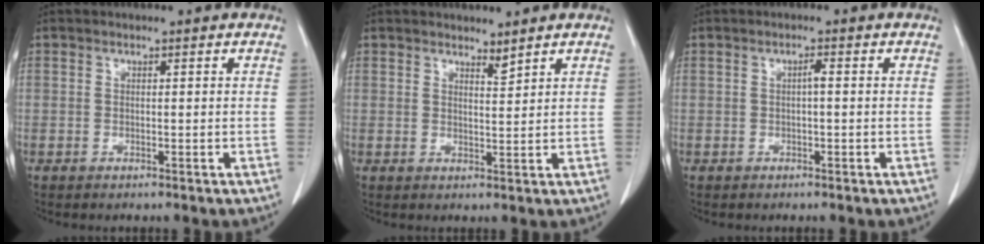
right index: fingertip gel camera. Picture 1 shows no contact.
{"total": 1.6, "force": [1.5, 0.1, 0.4], "torque": [-0.009, -0.008, 0.029]}
{"total": 1.1, "force": [-0.1, 0.1, 1.1], "torque": [-0.017, 0.003, -0.001]}